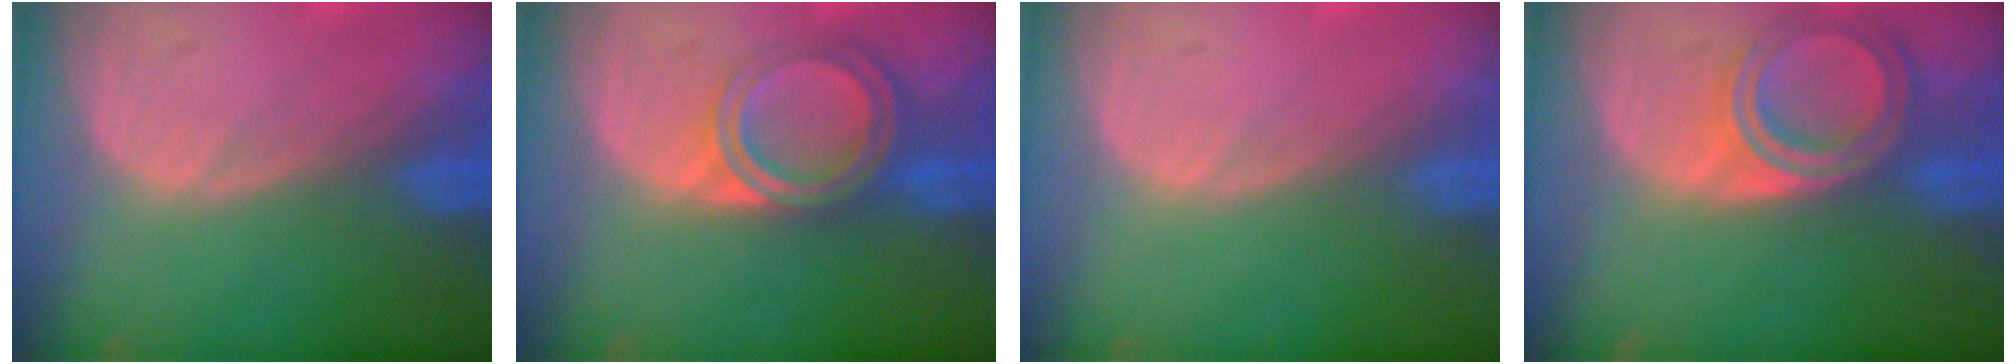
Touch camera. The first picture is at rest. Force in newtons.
{"total": 6.4, "press": 5.4, "slide": 3.4}
{"total": 0.0}
{"total": 6.5, "press": 5.8, "slide": 2.9}